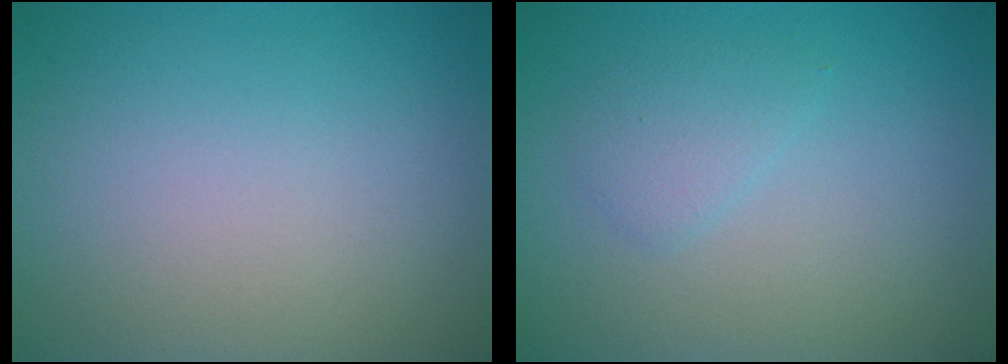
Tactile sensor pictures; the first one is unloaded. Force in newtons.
{"total": 1.5, "press": 1.5, "slide": 0.2}